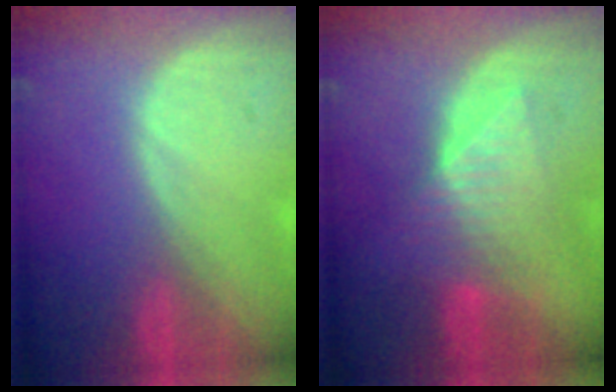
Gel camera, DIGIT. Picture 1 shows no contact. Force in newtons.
{"total": 6.4, "press": 6.3, "slide": 0.3}